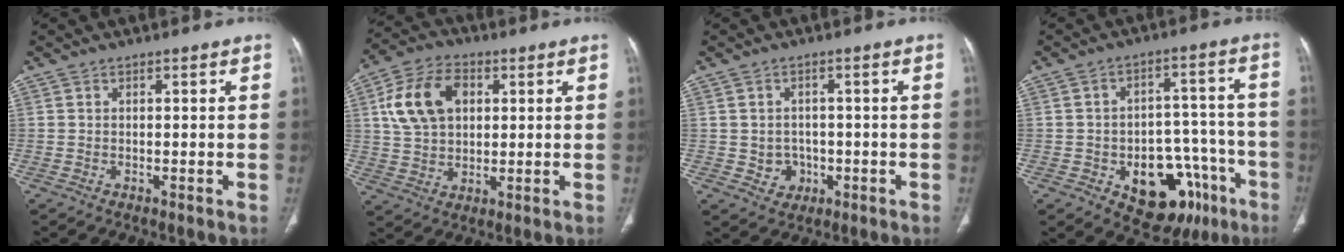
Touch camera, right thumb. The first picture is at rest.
{"total": 13.1, "force": [3.5, 8.9, 8.9], "torque": [-0.153, 0.009, 0.063]}
{"total": 4.2, "force": [-0.9, 3.8, 1.6], "torque": [-0.002, 0.006, -0.005]}
{"total": 17.4, "force": [-8.0, 10.7, 11.2], "torque": [-0.102, 0.059, -0.099]}